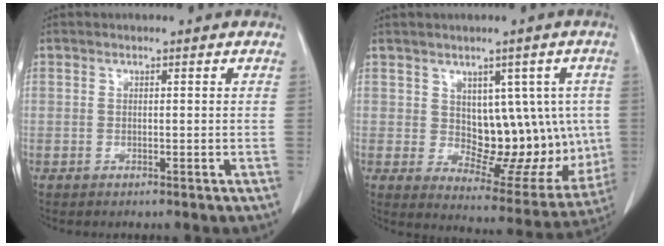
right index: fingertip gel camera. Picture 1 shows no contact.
{"total": 13.6, "force": [0.9, 7.4, 11.3], "torque": [-0.122, 0.008, 0.036]}